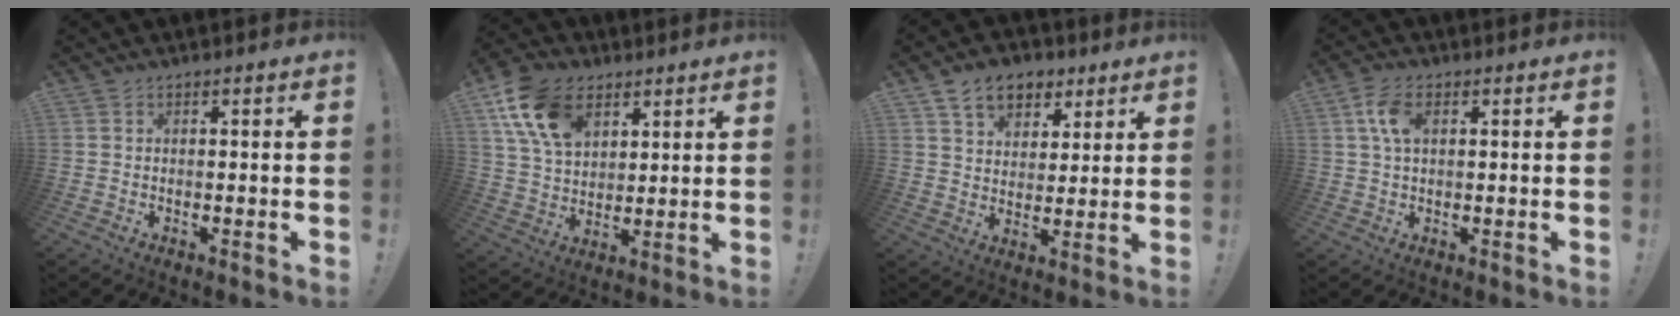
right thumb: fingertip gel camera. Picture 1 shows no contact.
{"total": 15.6, "force": [7.9, 10.4, 8.6], "torque": [-0.146, -0.024, 0.154]}
{"total": 10.9, "force": [6.2, 7.6, 4.7], "torque": [-0.062, -0.029, 0.118]}
{"total": 6.6, "force": [1.9, 3.8, 5.1], "torque": [-0.098, 0.004, 0.034]}